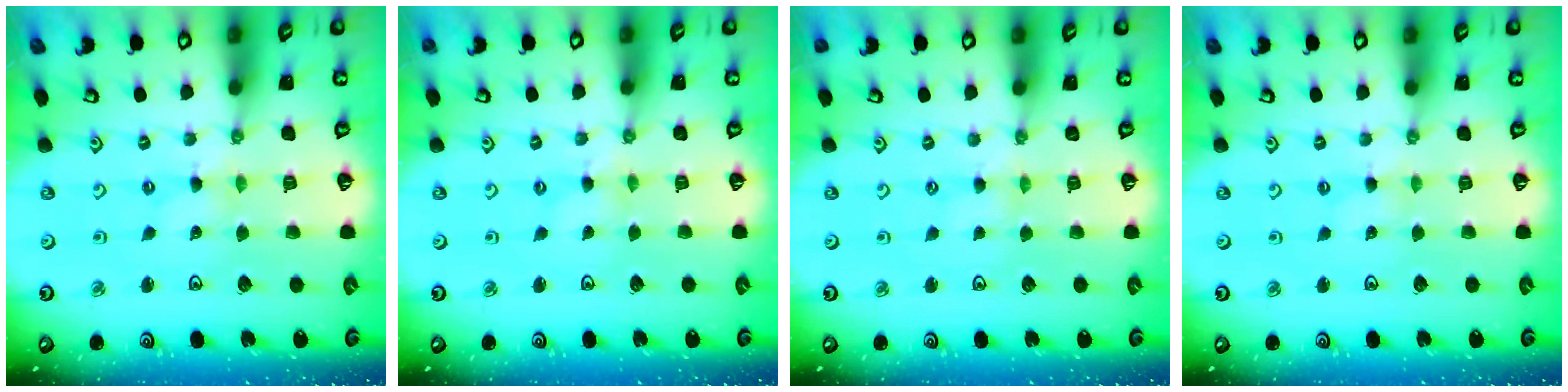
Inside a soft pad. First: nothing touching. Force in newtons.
{"total": 0.0}
{"total": 1.9, "press": 1.8, "slide": 0.3}
{"total": 1.0, "press": 0.9, "slide": 0.2}